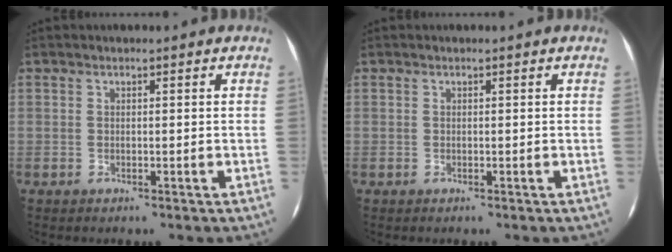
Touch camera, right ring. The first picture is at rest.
{"total": 0.0}